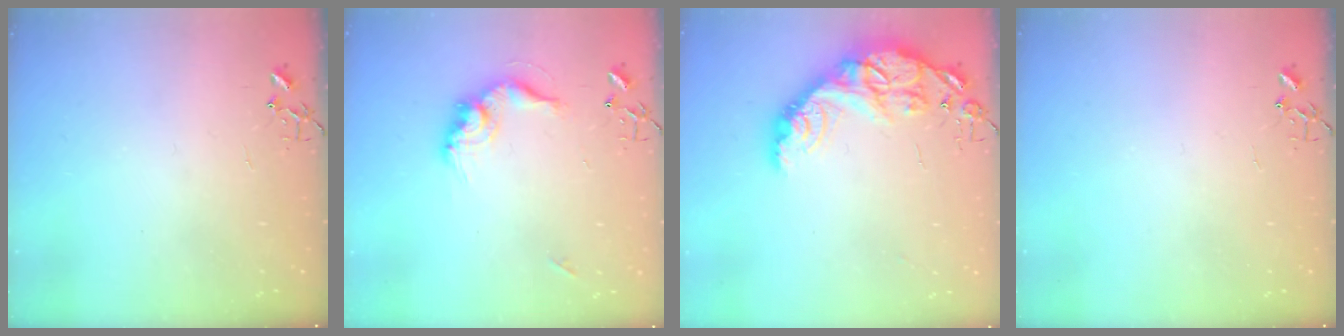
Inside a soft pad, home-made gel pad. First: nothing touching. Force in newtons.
{"total": 14.3, "press": 14.2, "slide": 1.4}
{"total": 19.4, "press": 19.3, "slide": 1.6}
{"total": 0.0}